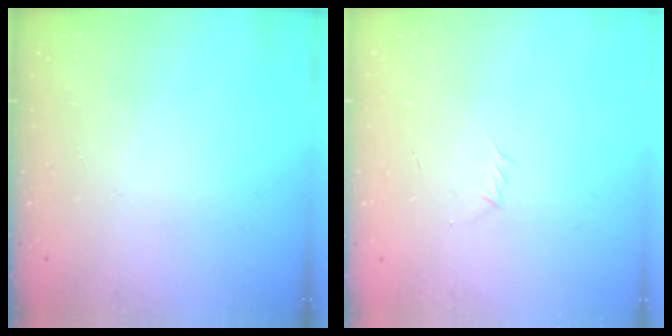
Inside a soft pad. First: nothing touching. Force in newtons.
{"total": 2.9, "press": 2.8, "slide": 0.8}